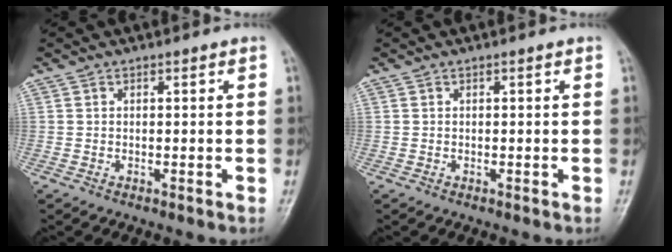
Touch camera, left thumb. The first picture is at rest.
{"total": 0.0}